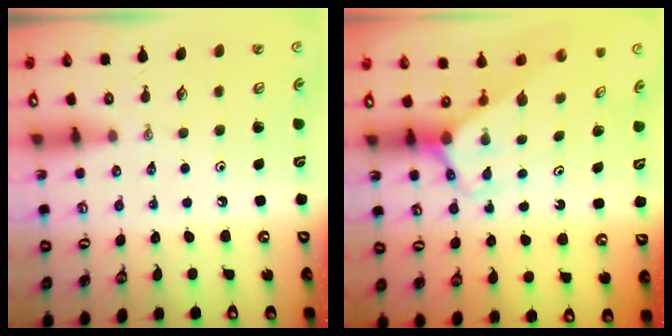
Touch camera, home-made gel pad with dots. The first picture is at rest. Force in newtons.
{"total": 2.6, "press": 2.6, "slide": 0.1}